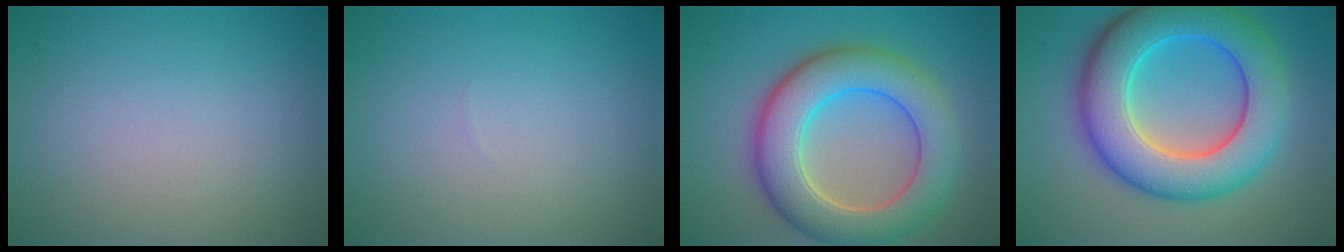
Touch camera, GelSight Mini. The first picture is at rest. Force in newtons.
{"total": 0.0}
{"total": 8.9, "press": 8.9, "slide": 0.6}
{"total": 10.8, "press": 10.8, "slide": 0.1}